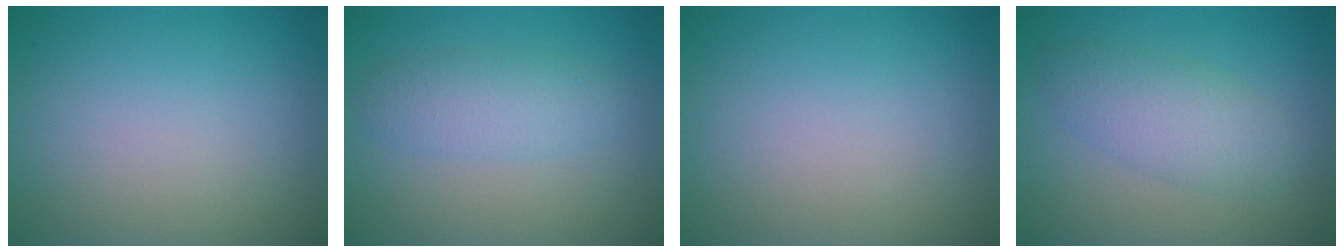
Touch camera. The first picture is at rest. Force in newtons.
{"total": 2.8, "press": 2.8, "slide": 0.1}
{"total": 0.0}
{"total": 3.6, "press": 3.6, "slide": 0.0}